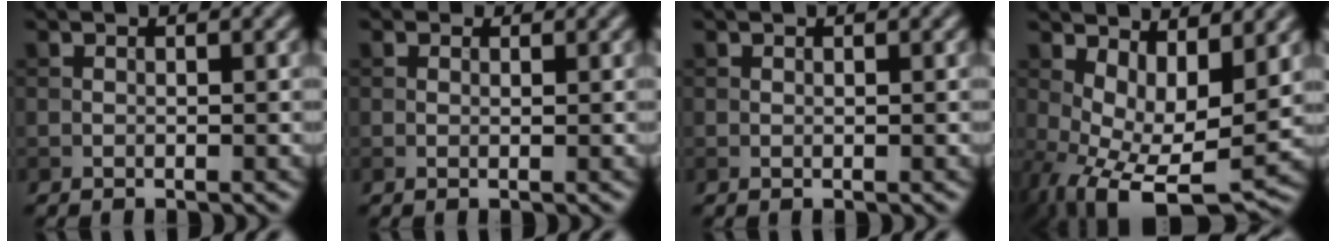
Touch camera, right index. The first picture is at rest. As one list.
[{"total": 0.6, "force": [0.4, 0.4, 0.2], "torque": [-0.003, -0.003, 0.002]}, {"total": 0.0}, {"total": 8.7, "force": [0.2, 4.4, 7.5], "torque": [-0.134, -0.024, 0.014]}]